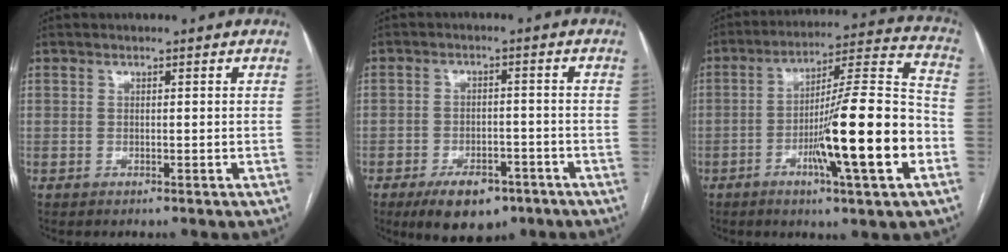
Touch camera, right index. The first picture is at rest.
{"total": 8.6, "force": [-5.6, 4.3, 4.9], "torque": [-0.075, -0.001, -0.085]}
{"total": 18.1, "force": [-5.6, 0.6, 17.2], "torque": [-0.272, -0.001, -0.089]}